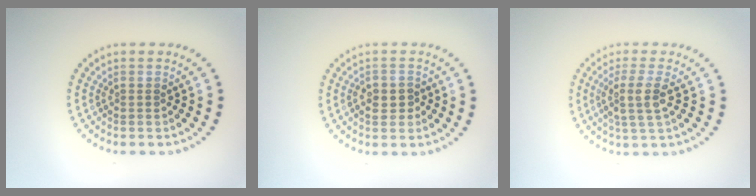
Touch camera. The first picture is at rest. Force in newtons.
{"total": 2.1, "press": 2.0, "slide": 0.7}
{"total": 3.1, "press": 2.4, "slide": 1.9}